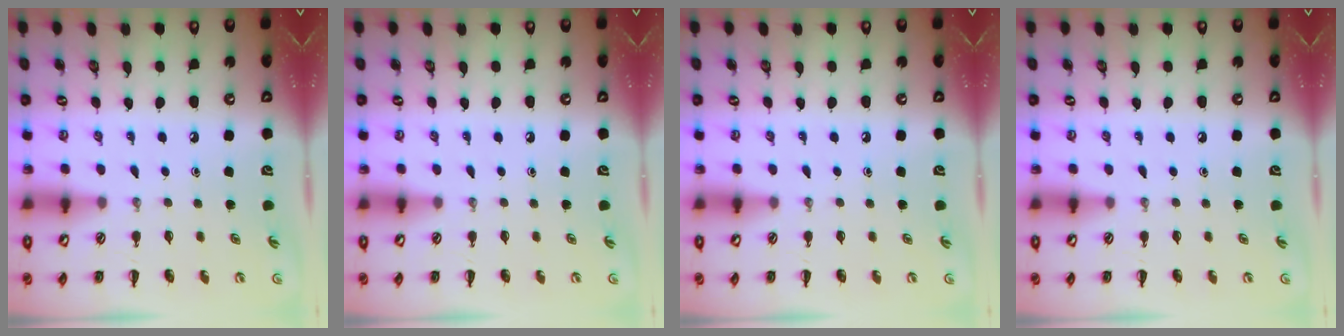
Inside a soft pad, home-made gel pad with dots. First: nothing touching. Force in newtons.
{"total": 0.0}
{"total": 0.0}
{"total": 0.0}